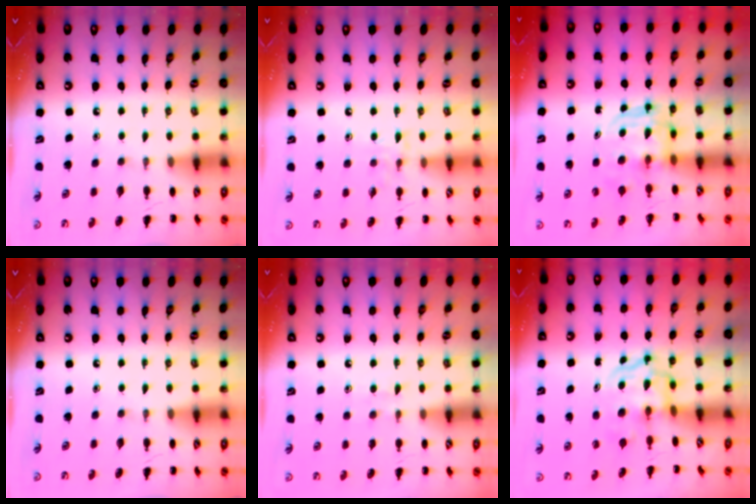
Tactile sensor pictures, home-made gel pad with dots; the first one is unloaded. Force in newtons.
{"total": 5.7, "press": 5.6, "slide": 1.4}
{"total": 3.7, "press": 3.7, "slide": 0.2}
{"total": 0.0}
{"total": 2.9, "press": 2.5, "slide": 1.4}
{"total": 3.6, "press": 3.6, "slide": 0.4}